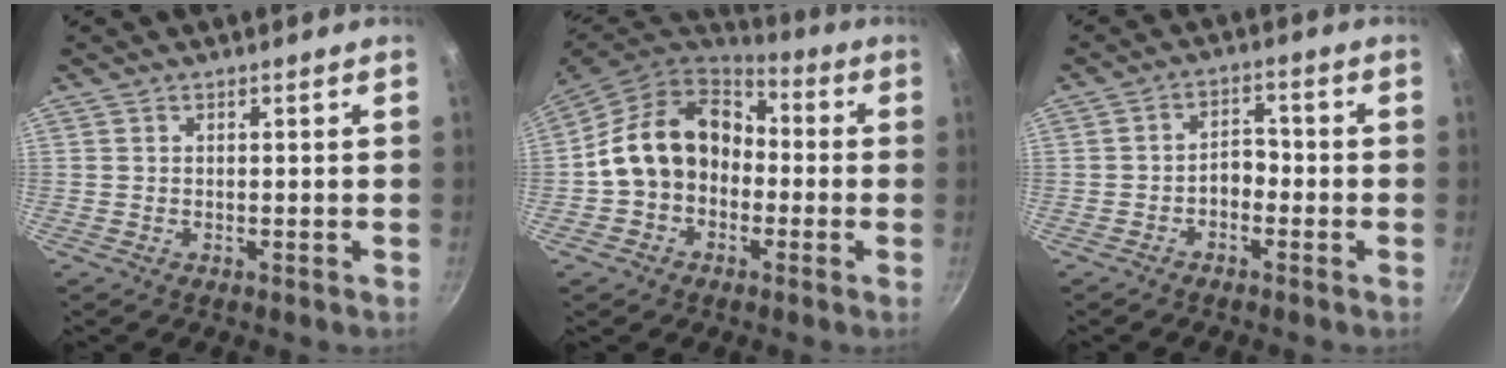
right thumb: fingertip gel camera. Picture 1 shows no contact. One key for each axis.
{"total": 15.2, "fx": -0.9, "fy": 12.2, "fz": 9.1, "tx": -0.127, "ty": 0.052, "tz": -0.029}
{"total": 3.6, "fx": -1.7, "fy": 2.3, "fz": 2.2, "tx": -0.016, "ty": 0.026, "tz": -0.032}